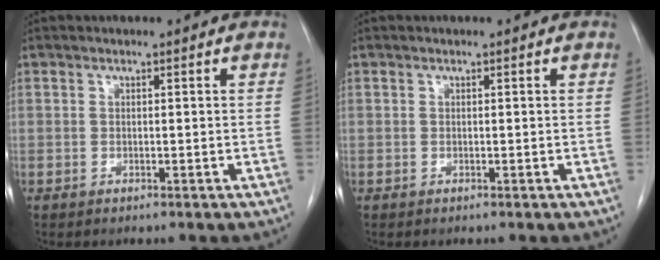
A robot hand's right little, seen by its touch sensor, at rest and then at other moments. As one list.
[{"total": 0.0}]